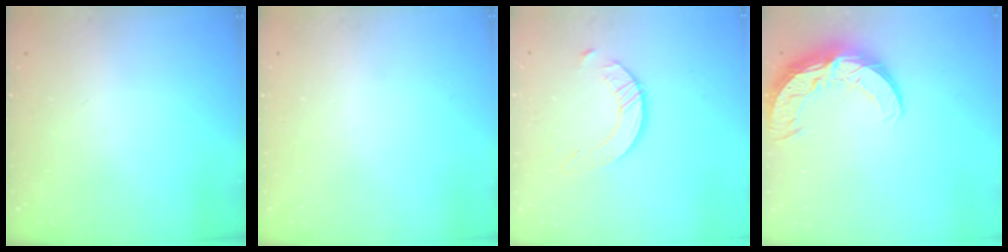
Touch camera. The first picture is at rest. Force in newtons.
{"total": 0.0}
{"total": 8.0, "press": 7.9, "slide": 0.8}
{"total": 11.0, "press": 10.9, "slide": 0.8}